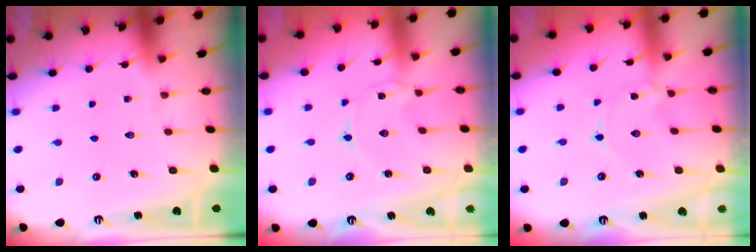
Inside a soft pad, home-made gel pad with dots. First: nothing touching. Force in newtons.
{"total": 0.0}
{"total": 0.0}